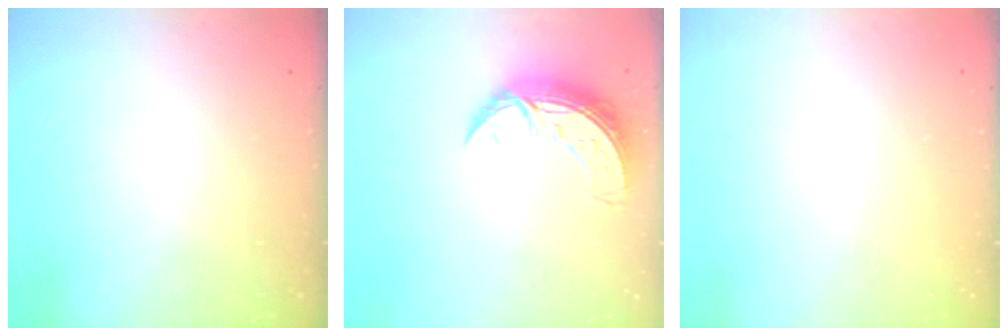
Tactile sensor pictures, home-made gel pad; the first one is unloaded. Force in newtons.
{"total": 9.1, "press": 9.0, "slide": 0.8}
{"total": 0.0}